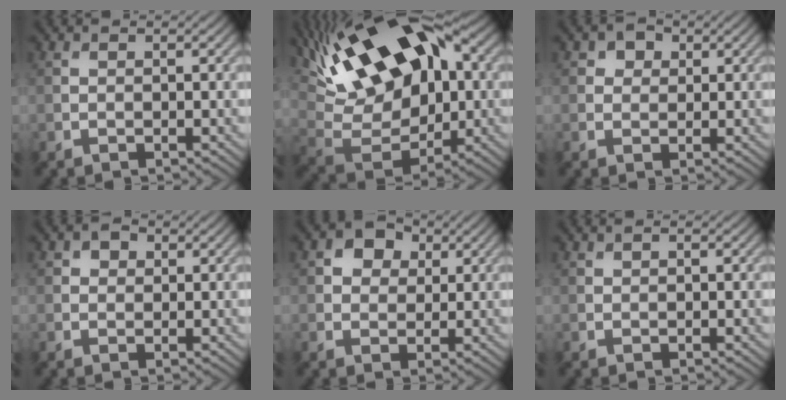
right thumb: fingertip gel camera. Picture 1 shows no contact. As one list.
[{"total": 19.0, "force": [7.1, 10.1, 14.5], "torque": [-0.258, 0.045, 0.103]}, {"total": 2.4, "force": [1.0, 1.9, 1.0], "torque": [-0.013, 0.001, 0.012]}, {"total": 1.8, "force": [0.7, 1.4, 0.8], "torque": [-0.011, 0.002, 0.008]}, {"total": 4.0, "force": [1.5, 3.1, 2.1], "torque": [-0.034, 0.006, 0.017]}, {"total": 0.5, "force": [0.3, 0.3, 0.3], "torque": [-0.005, 0.001, 0.004]}]